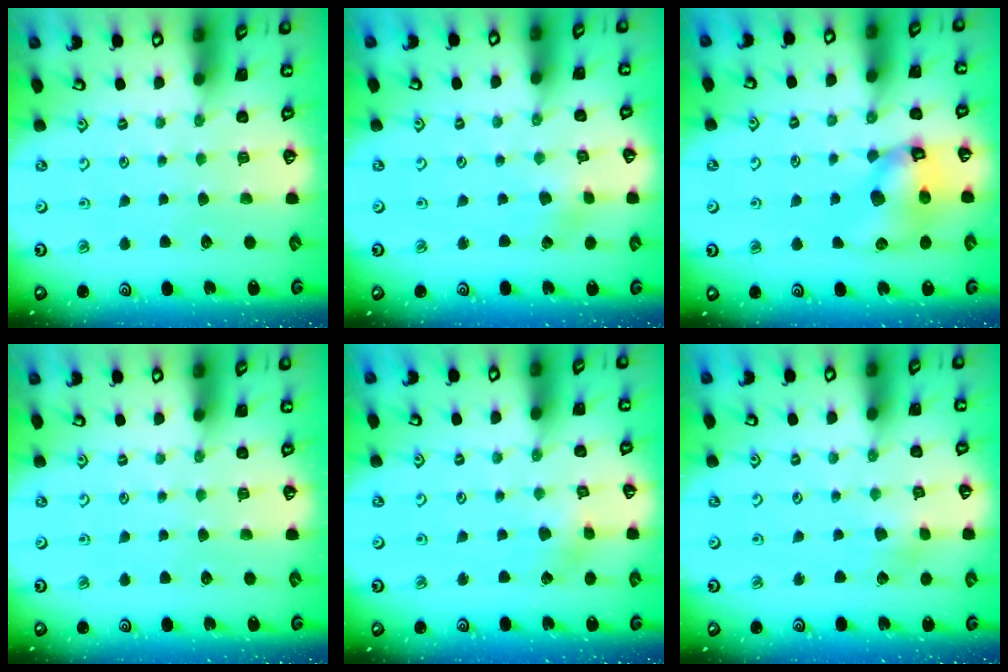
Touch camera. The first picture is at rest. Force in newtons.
{"total": 1.4, "press": 1.4, "slide": 0.2}
{"total": 11.1, "press": 11.0, "slide": 1.0}
{"total": 0.0}
{"total": 2.9, "press": 2.9, "slide": 0.2}
{"total": 3.1, "press": 3.0, "slide": 0.5}